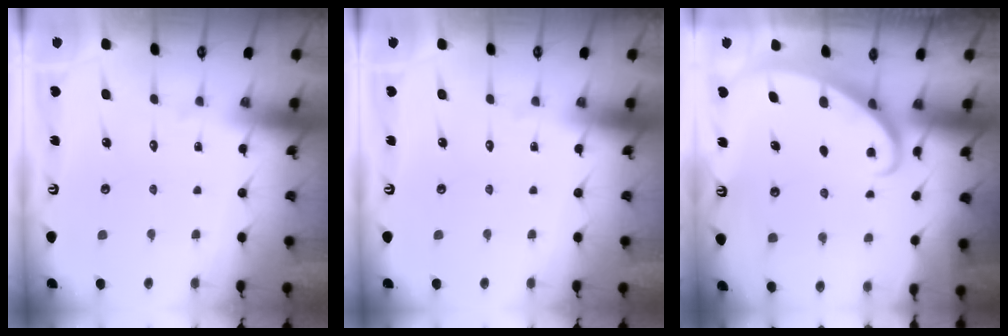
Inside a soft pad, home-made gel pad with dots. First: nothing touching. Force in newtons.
{"total": 0.0}
{"total": 2.2, "press": 2.2, "slide": 0.3}